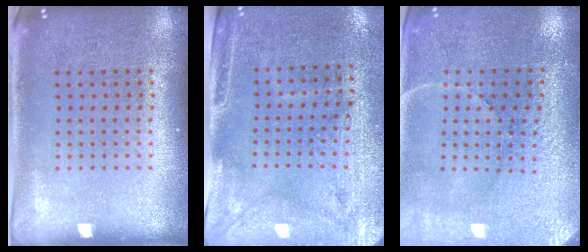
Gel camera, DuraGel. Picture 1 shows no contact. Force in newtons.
{"total": 3.0, "press": 2.6, "slide": 1.5}
{"total": 3.1, "press": 3.1, "slide": 0.6}